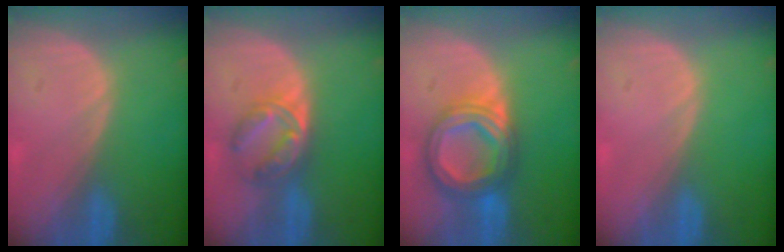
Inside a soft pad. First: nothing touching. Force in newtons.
{"total": 5.9, "press": 5.6, "slide": 1.9}
{"total": 8.6, "press": 8.6, "slide": 0.7}
{"total": 0.0}